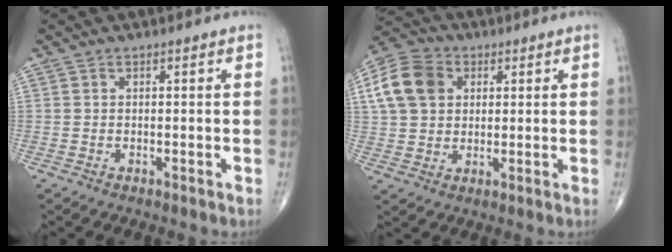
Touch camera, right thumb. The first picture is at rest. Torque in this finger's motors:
{"motor_torque": [0.34, 1.32, 0.28, -0.18, 0.12]}